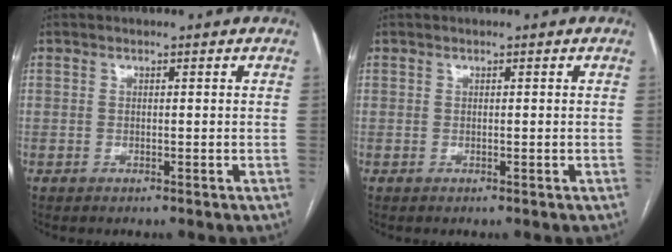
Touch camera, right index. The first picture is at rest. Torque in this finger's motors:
{"motor_torque": [0.00, 0.00, 0.00, 0.00]}